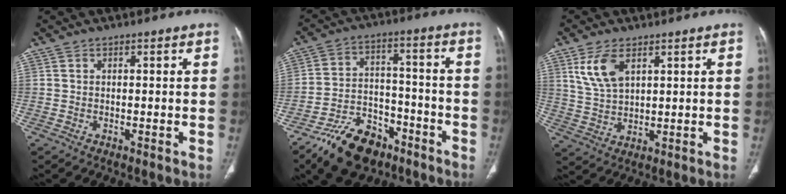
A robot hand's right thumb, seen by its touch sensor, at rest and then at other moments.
{"total": 14.3, "force": [-9.7, 7.9, 6.9], "torque": [-0.088, 0.064, -0.163]}
{"total": 7.5, "force": [3.6, 3.8, 5.4], "torque": [-0.106, -0.010, 0.082]}